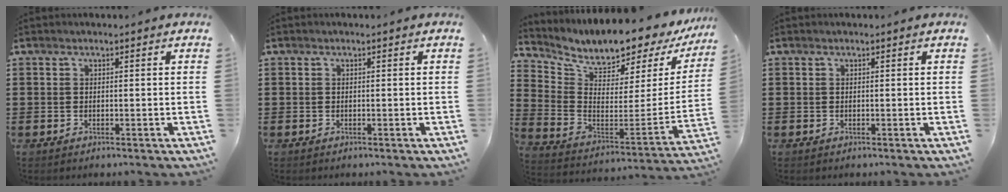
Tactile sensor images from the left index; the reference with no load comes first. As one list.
[{"total": 0.0}, {"total": 7.0, "force": [6.6, 1.3, 2.2], "torque": [-0.067, -0.072, 0.107]}, {"total": 0.0}]